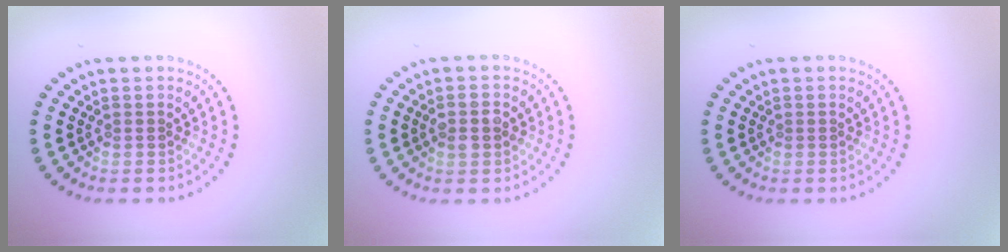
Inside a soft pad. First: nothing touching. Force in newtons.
{"total": 1.8, "press": 1.8, "slide": 0.3}
{"total": 0.0}